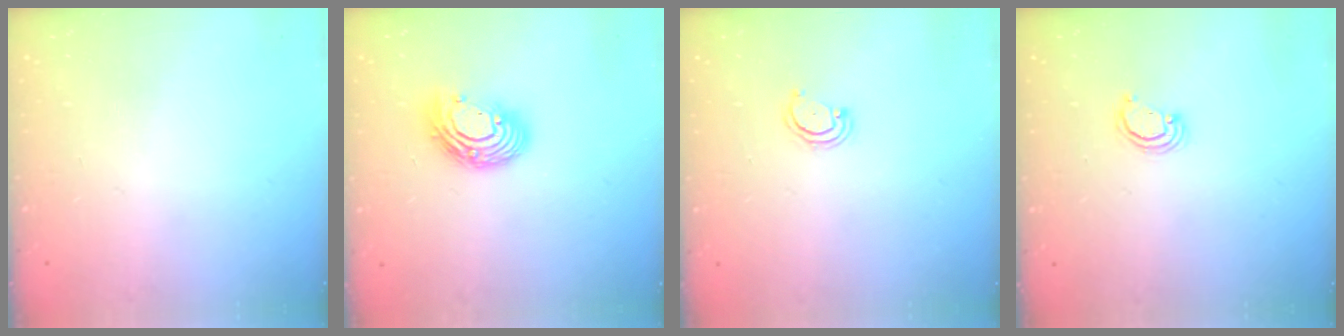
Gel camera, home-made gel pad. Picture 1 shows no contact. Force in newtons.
{"total": 11.8, "press": 11.7, "slide": 0.9}
{"total": 3.1, "press": 3.0, "slide": 0.4}
{"total": 2.0, "press": 2.0, "slide": 0.2}